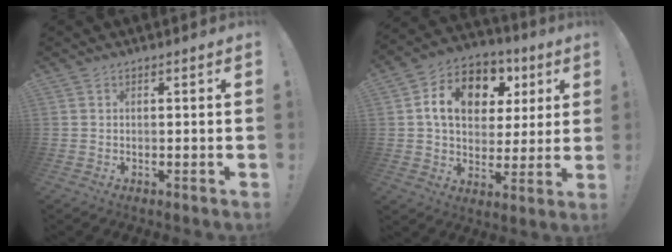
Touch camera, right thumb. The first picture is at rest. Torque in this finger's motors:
{"motor_torque": [1.61, 2.84, 0.59, -0.32, 0.32]}